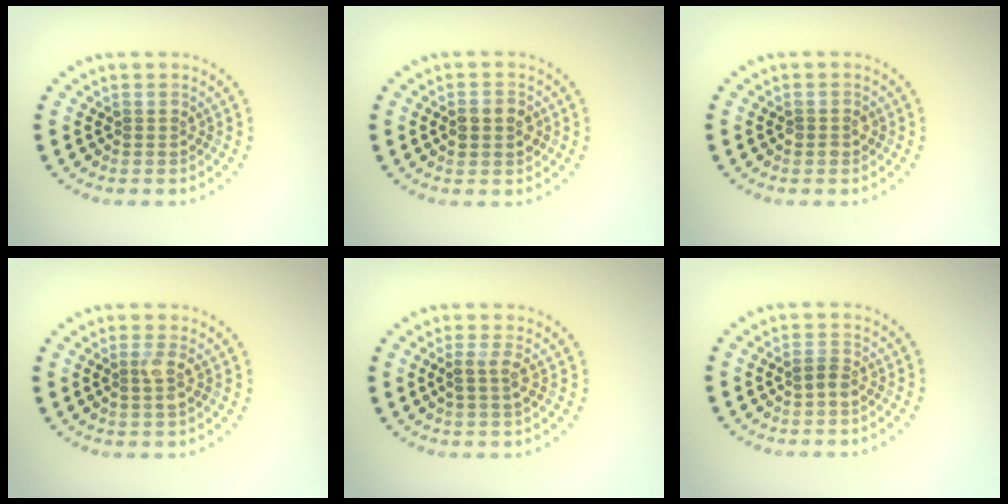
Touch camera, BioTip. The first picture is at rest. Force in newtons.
{"total": 2.7, "press": 2.7, "slide": 0.1}
{"total": 1.1, "press": 1.0, "slide": 0.2}
{"total": 1.5, "press": 1.3, "slide": 0.9}
{"total": 1.6, "press": 1.2, "slide": 1.1}
{"total": 1.2, "press": 1.1, "slide": 0.4}